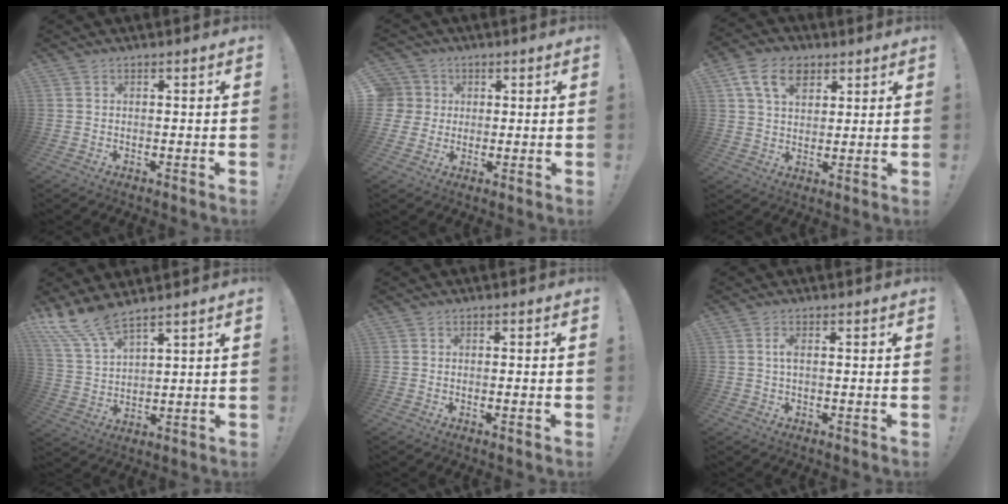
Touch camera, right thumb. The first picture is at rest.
{"total": 6.0, "force": [1.1, 5.8, 1.1], "torque": [-0.027, -0.003, 0.024]}
{"total": 10.9, "force": [5.2, 7.3, 6.2], "torque": [-0.097, -0.007, 0.098]}
{"total": 9.3, "force": [8.1, 2.1, 4.0], "torque": [-0.098, -0.045, 0.158]}
{"total": 0.8, "force": [-0.2, -0.3, 0.7], "torque": [-0.014, 0.001, -0.003]}
{"total": 1.8, "force": [0.0, 0.4, 1.8], "torque": [-0.041, 0.005, 0.000]}